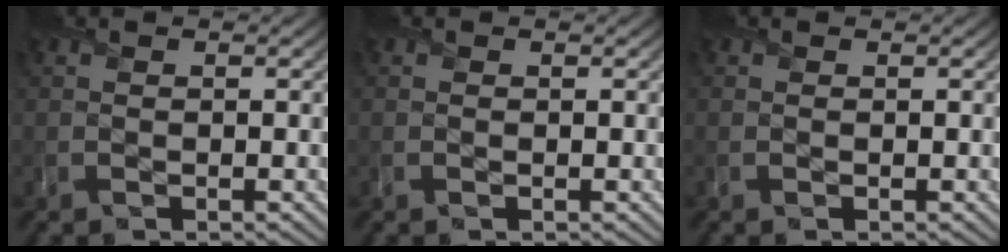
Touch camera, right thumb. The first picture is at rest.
{"total": 0.0}
{"total": 0.0}